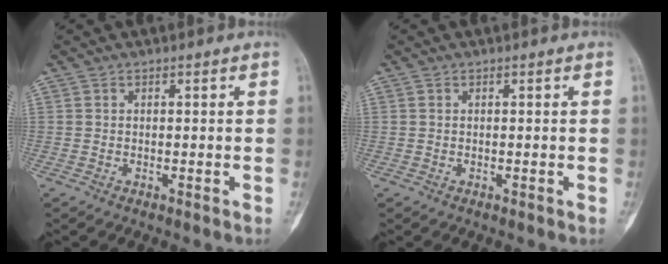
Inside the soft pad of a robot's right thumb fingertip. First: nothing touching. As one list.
[{"total": 0.0}]